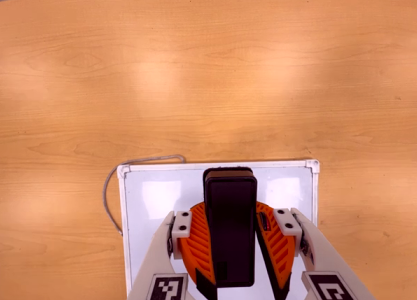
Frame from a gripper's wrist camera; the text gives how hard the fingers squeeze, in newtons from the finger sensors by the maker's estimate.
{"total": 11.5, "left": 10.2, "right": 12.8}